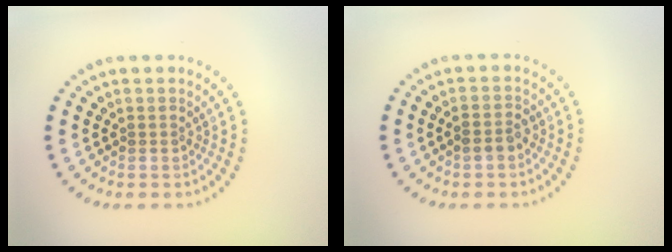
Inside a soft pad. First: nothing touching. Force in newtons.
{"total": 1.7, "press": 1.6, "slide": 0.3}